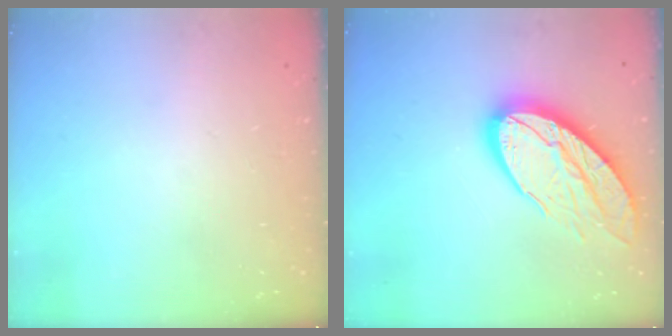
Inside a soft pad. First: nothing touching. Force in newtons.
{"total": 18.8, "press": 18.8, "slide": 1.2}